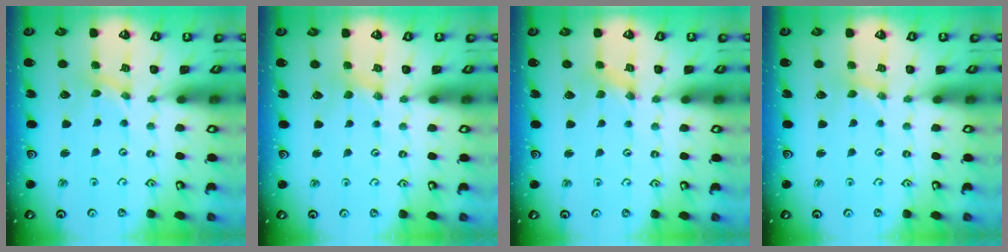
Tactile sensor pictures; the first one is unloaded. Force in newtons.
{"total": 2.1, "press": 2.0, "slide": 0.4}
{"total": 0.0}
{"total": 0.0}